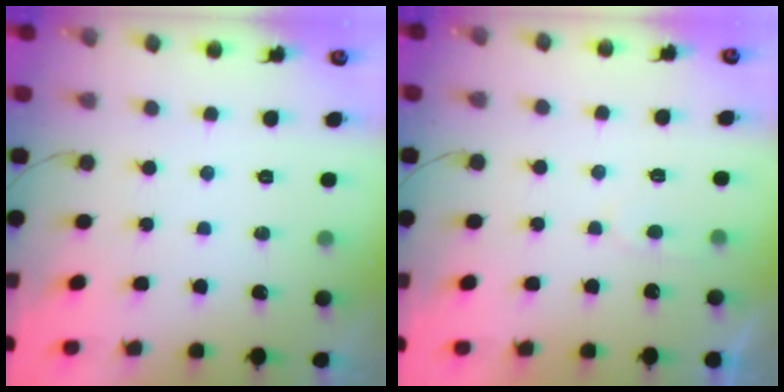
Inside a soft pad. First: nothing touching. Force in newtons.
{"total": 2.5, "press": 2.5, "slide": 0.3}